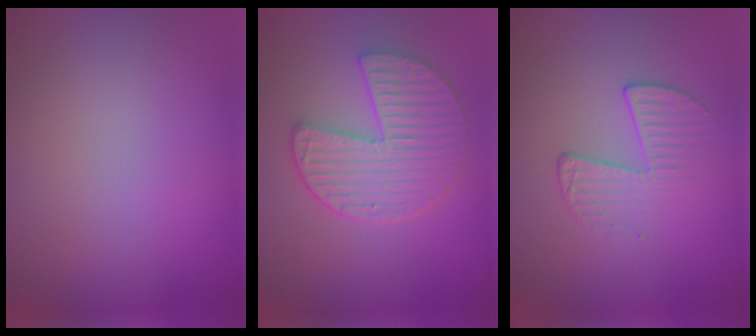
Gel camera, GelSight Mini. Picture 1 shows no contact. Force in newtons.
{"total": 5.4, "press": 4.5, "slide": 3.0}
{"total": 2.2, "press": 1.3, "slide": 1.8}